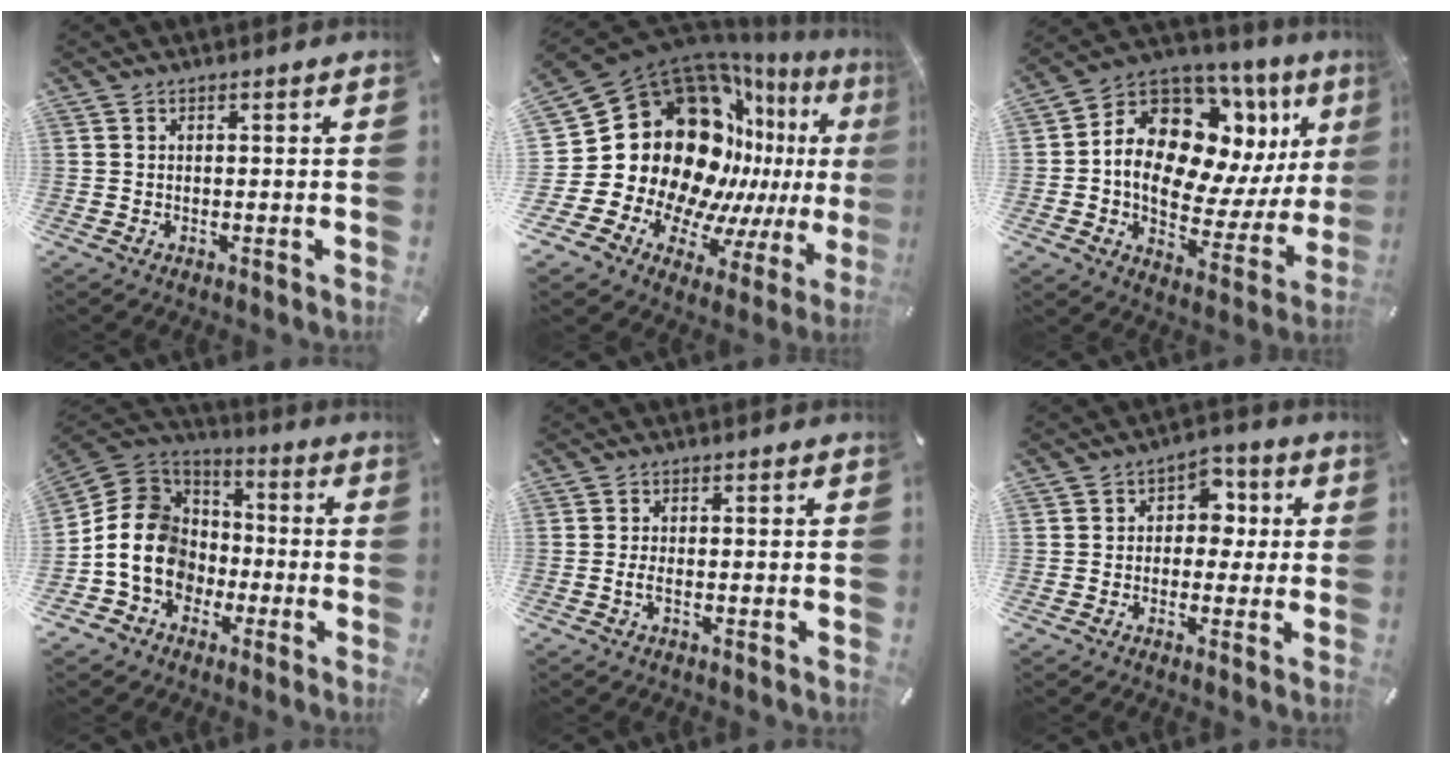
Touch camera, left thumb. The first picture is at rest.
{"total": 31.0, "force": [4.7, 23.2, 20.0], "torque": [-0.353, -0.112, 0.155]}
{"total": 16.1, "force": [5.4, 11.4, 10.0], "torque": [-0.165, -0.060, 0.094]}
{"total": 15.4, "force": [-4.0, 13.3, 6.6], "torque": [-0.143, 0.030, -0.074]}
{"total": 2.0, "force": [-0.6, 0.6, 1.8], "torque": [-0.032, 0.001, -0.011]}
{"total": 6.5, "force": [-0.3, 5.3, 3.7], "torque": [-0.046, 0.011, -0.011]}